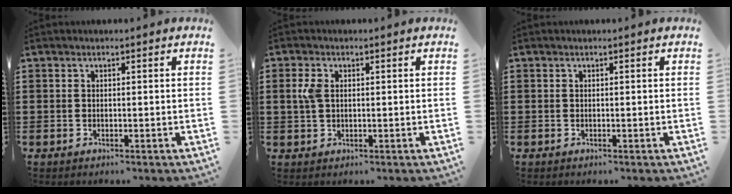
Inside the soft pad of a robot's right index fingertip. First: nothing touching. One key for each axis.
{"total": 3.0, "fx": 0.6, "fy": 1.8, "fz": 2.3, "tx": -0.066, "ty": 0.002, "tz": 0.005}
{"total": 0.0}